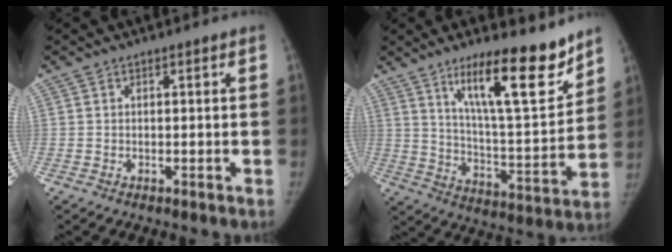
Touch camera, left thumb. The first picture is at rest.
{"total": 18.5, "force": [12.4, 4.3, 13.0], "torque": [-0.168, -0.086, 0.208]}